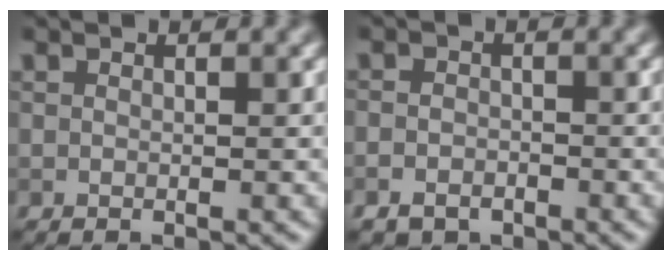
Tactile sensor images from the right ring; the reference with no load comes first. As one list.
[{"total": 2.2, "force": [-1.5, 1.5, 0.7], "torque": [-0.011, 0.000, -0.032]}]